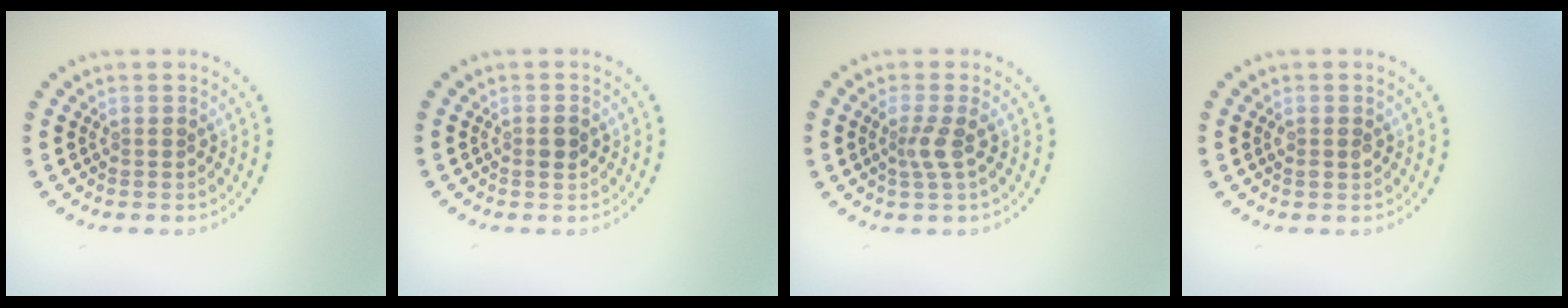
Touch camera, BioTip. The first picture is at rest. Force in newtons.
{"total": 1.1, "press": 1.1, "slide": 0.2}
{"total": 2.0, "press": 1.5, "slide": 1.3}
{"total": 1.1, "press": 1.1, "slide": 0.4}